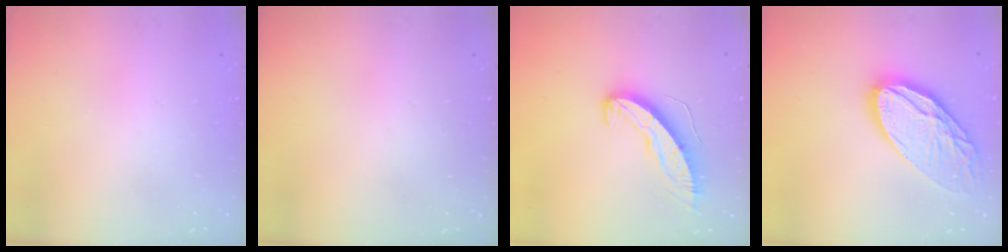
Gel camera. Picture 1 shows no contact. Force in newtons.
{"total": 0.0}
{"total": 11.5, "press": 11.4, "slide": 0.9}
{"total": 18.1, "press": 18.0, "slide": 1.5}